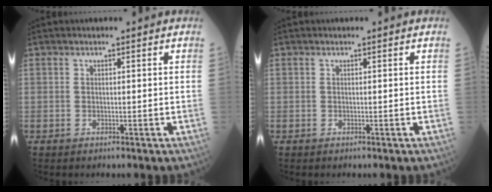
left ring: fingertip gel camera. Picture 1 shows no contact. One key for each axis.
{"total": 0.0}